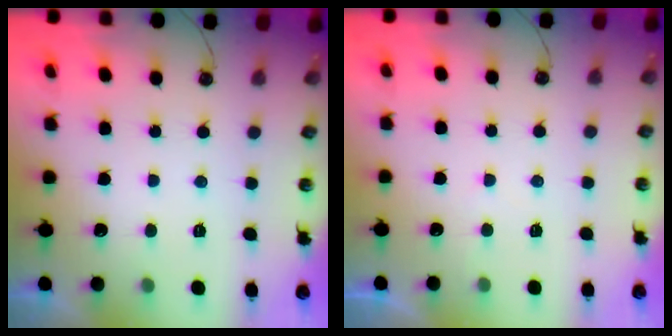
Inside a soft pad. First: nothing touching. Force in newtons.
{"total": 2.0, "press": 2.0, "slide": 0.3}